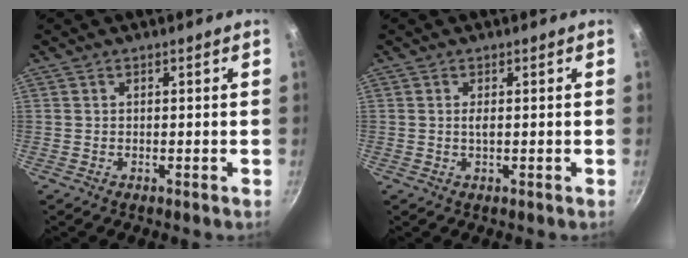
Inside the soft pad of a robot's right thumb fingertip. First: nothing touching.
{"total": 1.3, "force": [0.1, 0.4, 1.2], "torque": [-0.025, -0.001, 0.002]}